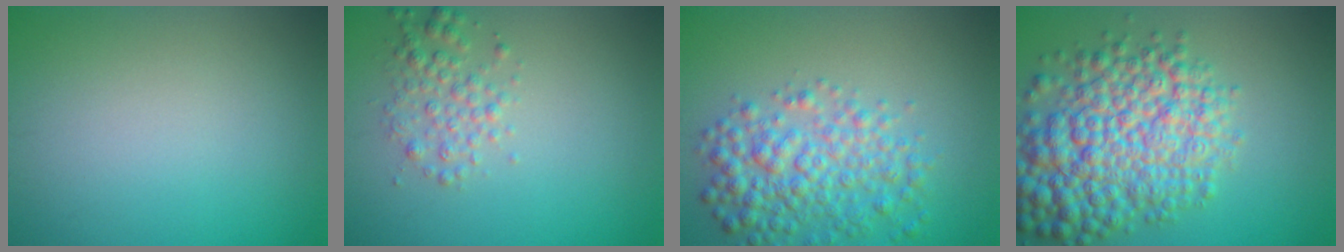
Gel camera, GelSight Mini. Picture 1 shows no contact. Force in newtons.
{"total": 2.2, "press": 2.2, "slide": 0.0}
{"total": 5.3, "press": 5.3, "slide": 0.1}
{"total": 9.8, "press": 9.8, "slide": 0.3}